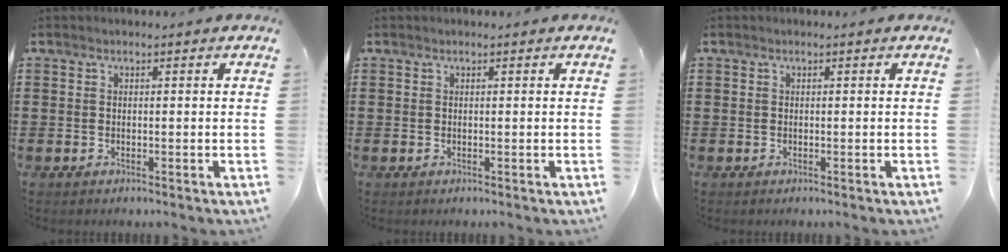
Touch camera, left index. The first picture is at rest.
{"total": 0.0}
{"total": 0.0}